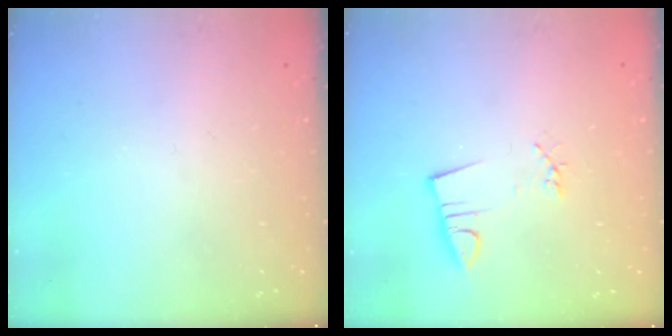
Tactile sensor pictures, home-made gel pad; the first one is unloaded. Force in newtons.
{"total": 3.2, "press": 1.8, "slide": 2.6}